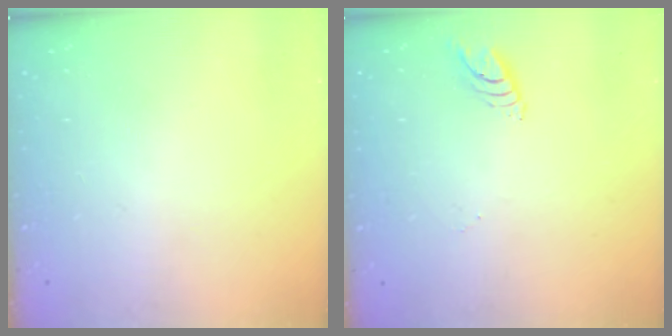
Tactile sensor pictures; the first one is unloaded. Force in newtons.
{"total": 5.6, "press": 5.6, "slide": 0.4}